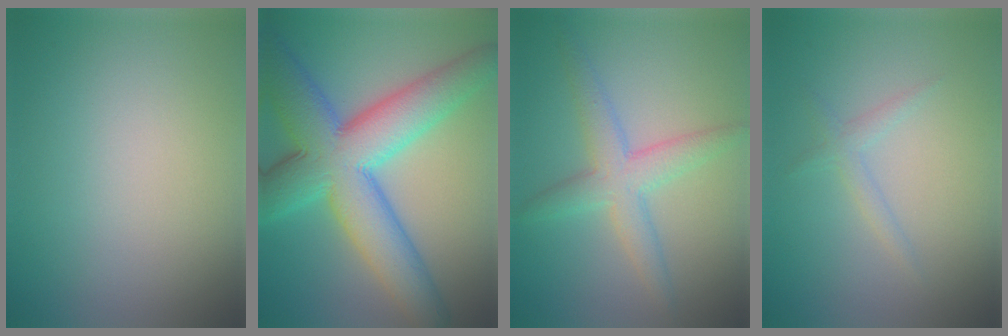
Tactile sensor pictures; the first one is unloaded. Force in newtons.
{"total": 12.3, "press": 12.3, "slide": 0.3}
{"total": 4.0, "press": 4.0, "slide": 0.1}
{"total": 1.3, "press": 1.3, "slide": 0.0}